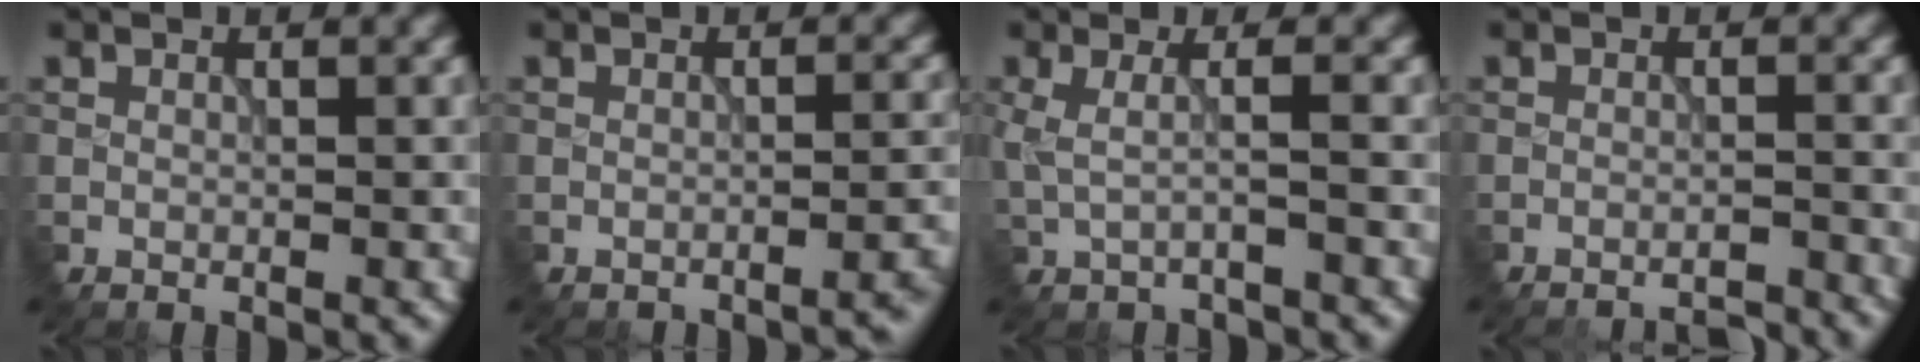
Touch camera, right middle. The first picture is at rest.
{"total": 2.4, "force": [-1.9, 0.7, 1.4], "torque": [-0.004, 0.011, -0.029]}
{"total": 1.1, "force": [0.2, 0.3, 1.1], "torque": [-0.029, 0.006, 0.000]}
{"total": 3.3, "force": [-3.2, 0.1, 0.6], "torque": [-0.005, 0.015, -0.052]}